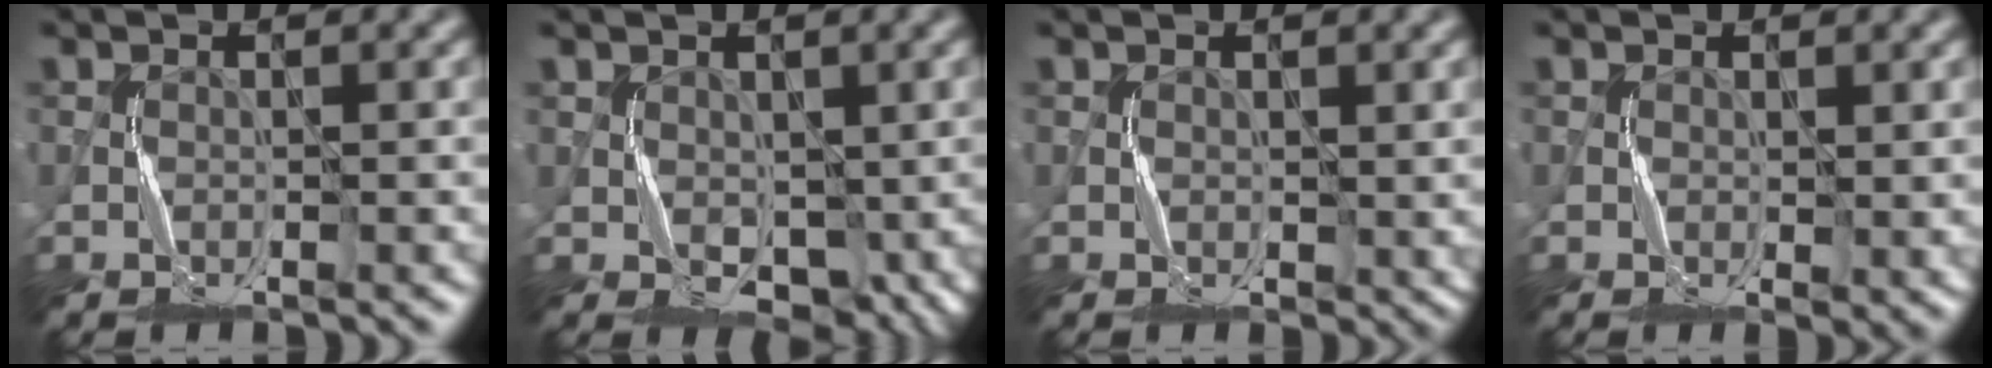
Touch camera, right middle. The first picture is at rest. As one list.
[{"total": 4.1, "force": [-0.1, 3.1, 2.8], "torque": [-0.042, -0.011, 0.005]}, {"total": 1.2, "force": [0.3, 0.9, 0.7], "torque": [-0.006, -0.002, 0.009]}, {"total": 1.4, "force": [0.3, 0.6, 1.3], "torque": [-0.016, -0.002, 0.007]}]